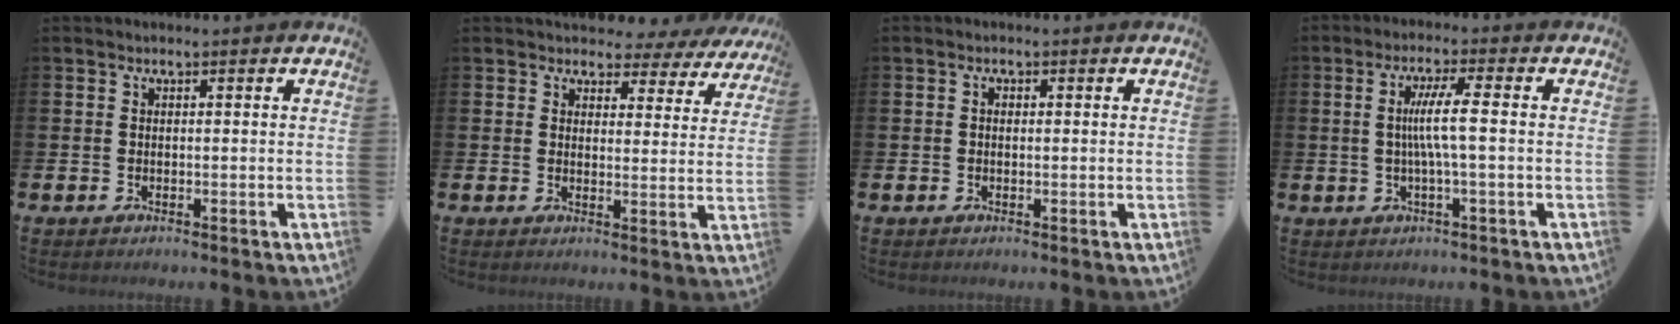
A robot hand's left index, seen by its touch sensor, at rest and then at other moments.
{"total": 3.2, "force": [2.6, 1.8, 0.1], "torque": [-0.005, -0.022, 0.039]}
{"total": 0.7, "force": [0.1, 0.5, 0.4], "torque": [-0.004, 0.002, -0.001]}
{"total": 5.2, "force": [0.2, 0.1, 5.2], "torque": [-0.099, 0.000, 0.000]}